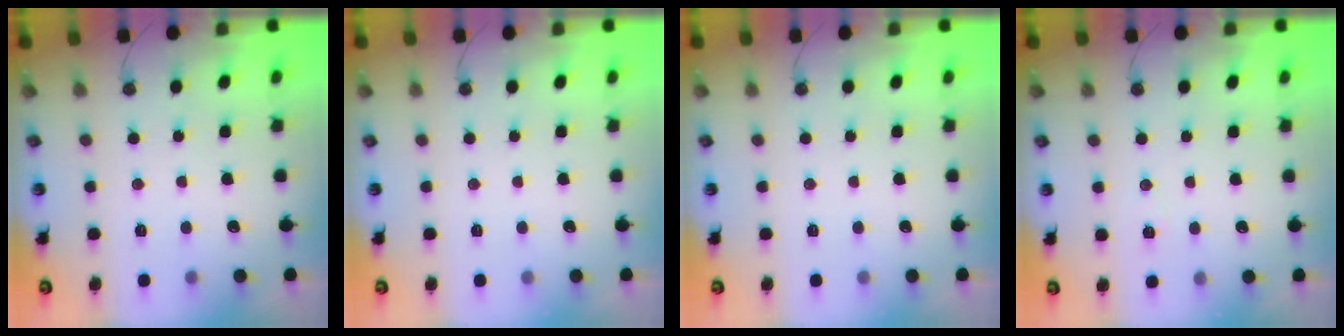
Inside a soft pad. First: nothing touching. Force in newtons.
{"total": 0.0}
{"total": 0.0}
{"total": 6.1, "press": 4.0, "slide": 4.6}